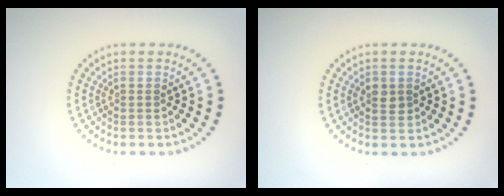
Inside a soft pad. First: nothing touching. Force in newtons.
{"total": 1.4, "press": 1.4, "slide": 0.2}